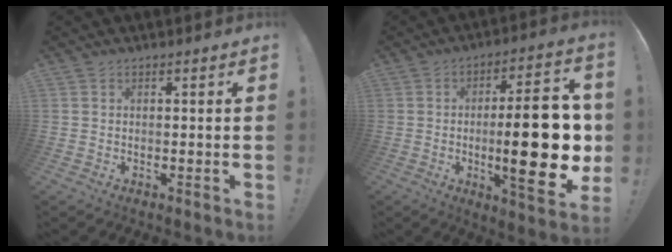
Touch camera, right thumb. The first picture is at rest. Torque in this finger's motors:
{"motor_torque": [1.76, 2.39, 1.94, 0.11, 0.11]}